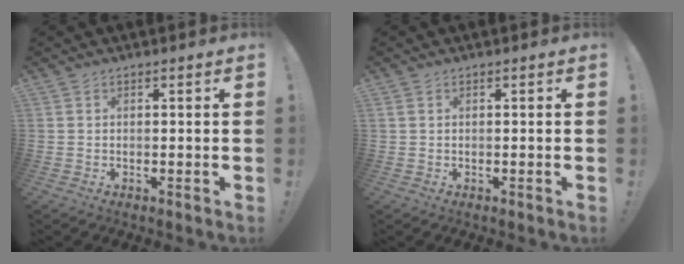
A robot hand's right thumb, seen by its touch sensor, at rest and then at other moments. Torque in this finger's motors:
{"motor_torque": [0.04, -0.13, -0.16, 0.37, 0.04]}